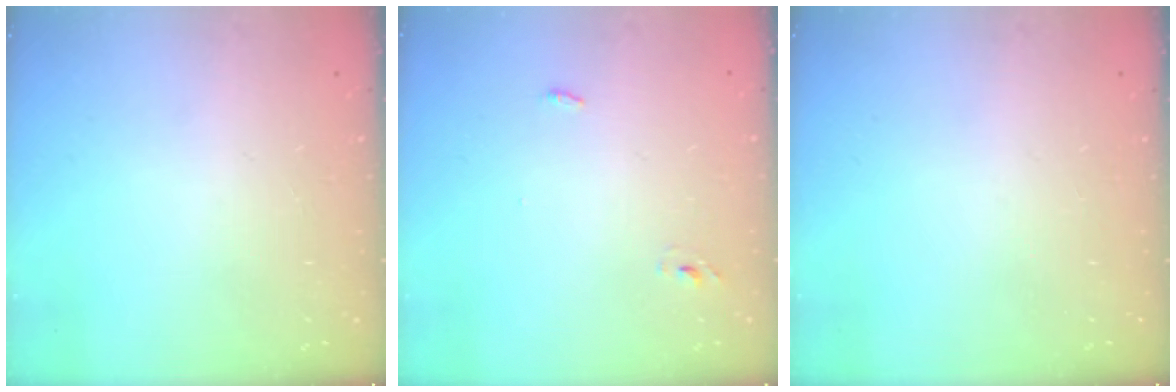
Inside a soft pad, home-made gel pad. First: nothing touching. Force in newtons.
{"total": 2.7, "press": 2.6, "slide": 0.9}
{"total": 0.0}